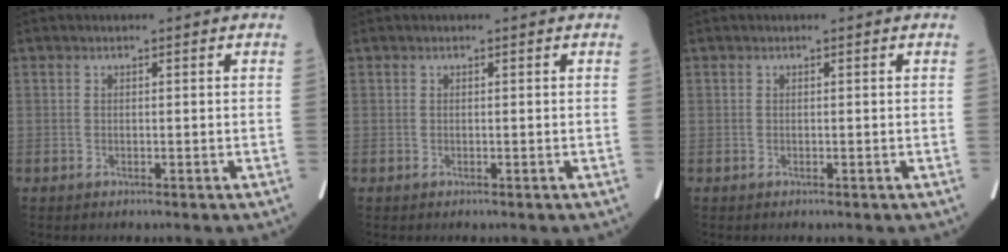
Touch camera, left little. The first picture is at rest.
{"total": 0.0}
{"total": 0.0}